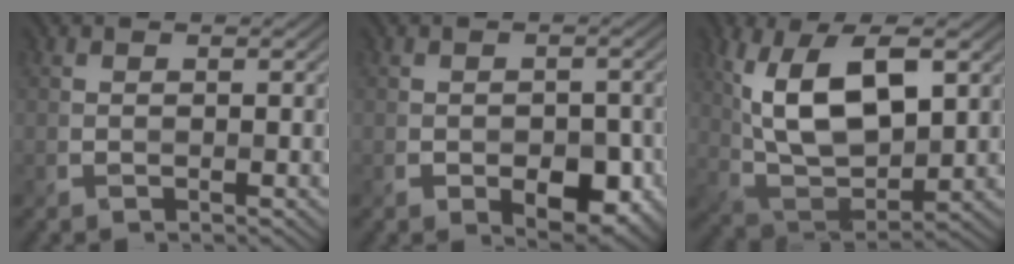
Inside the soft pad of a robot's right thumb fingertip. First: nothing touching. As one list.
[{"total": 5.3, "force": [-2.2, 3.2, 3.7], "torque": [-0.053, -0.015, -0.022]}, {"total": 12.8, "force": [4.1, 6.2, 10.5], "torque": [-0.221, 0.003, 0.086]}]